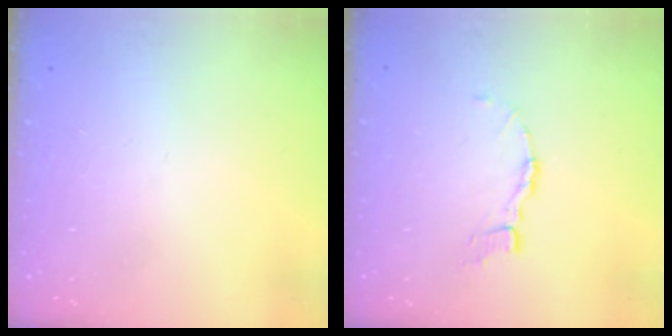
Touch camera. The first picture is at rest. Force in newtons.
{"total": 6.4, "press": 6.4, "slide": 0.4}